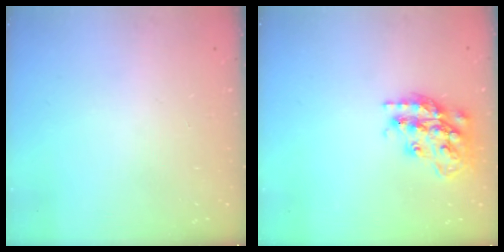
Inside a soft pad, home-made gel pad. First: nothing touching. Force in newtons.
{"total": 19.3, "press": 19.3, "slide": 1.4}